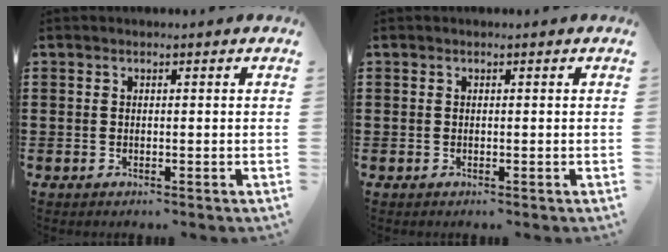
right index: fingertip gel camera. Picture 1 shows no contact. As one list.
[{"total": 0.0}]